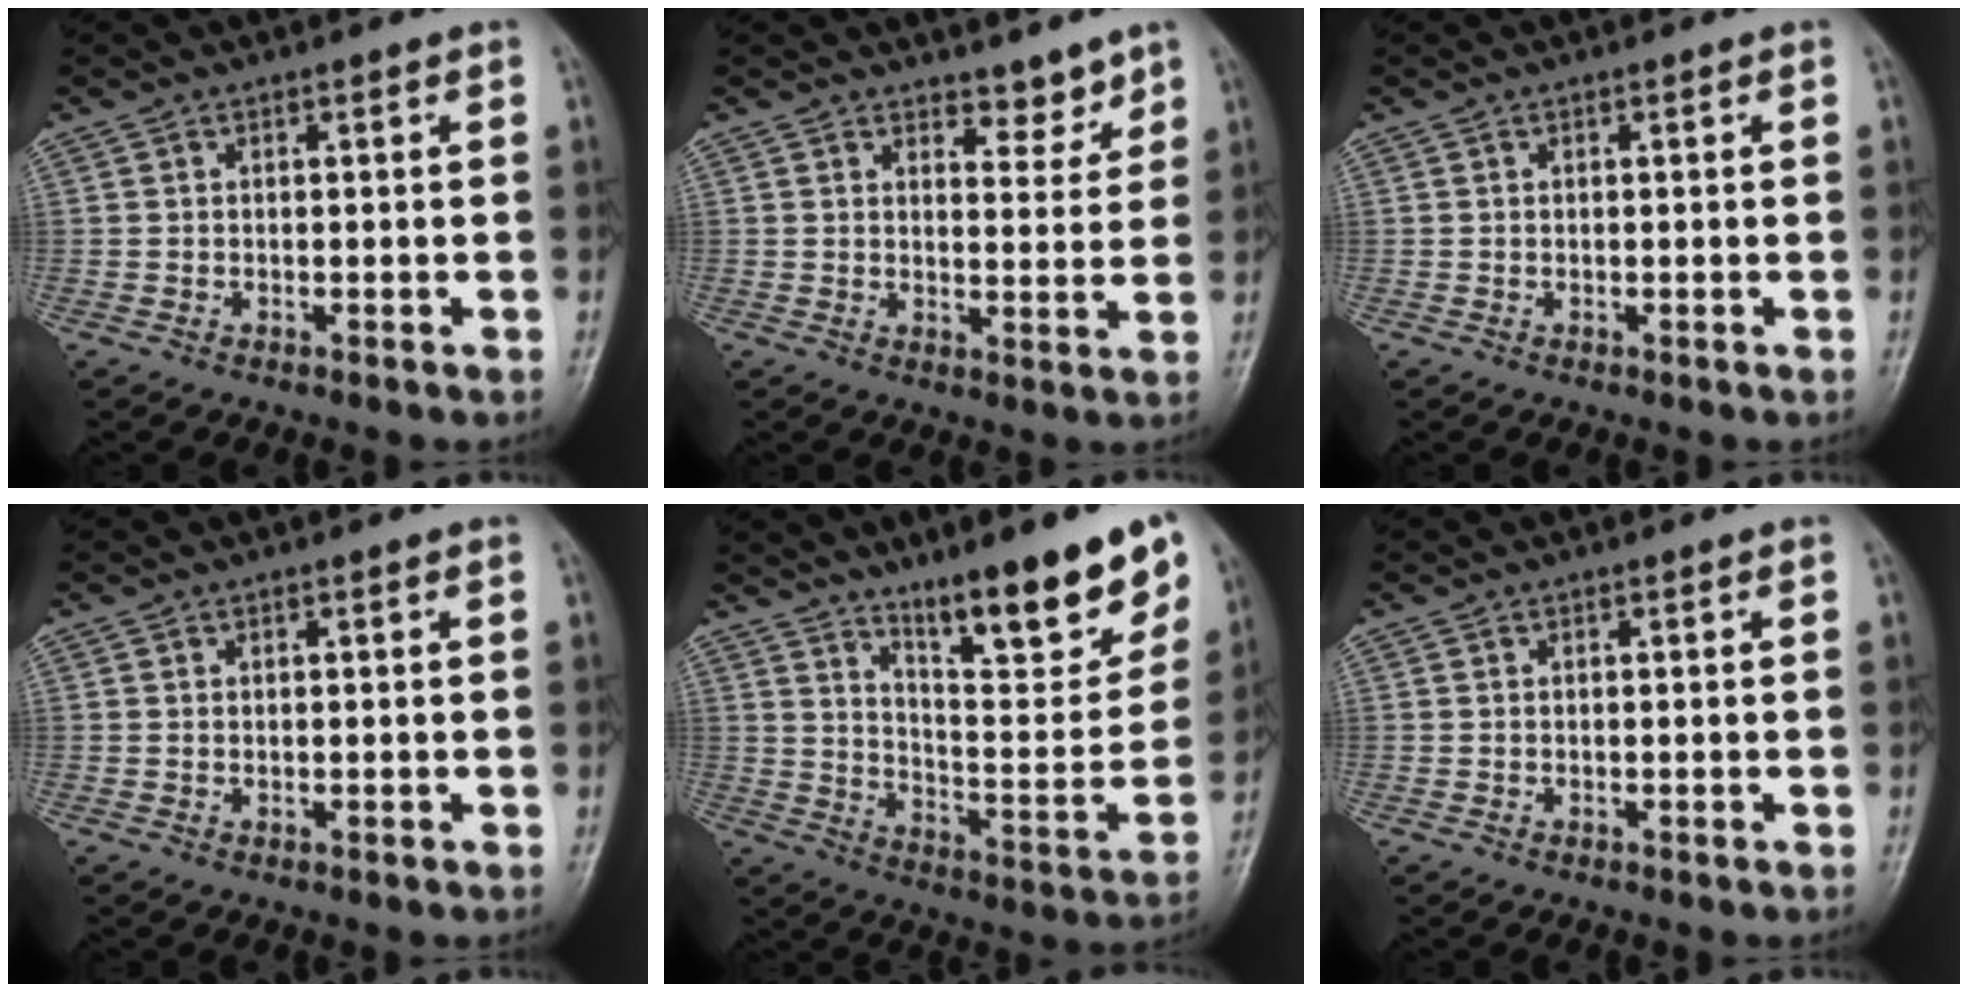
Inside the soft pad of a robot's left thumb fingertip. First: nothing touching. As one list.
[{"total": 4.4, "force": [3.7, 2.0, 1.5], "torque": [0.006, -0.029, 0.054]}, {"total": 0.0}, {"total": 0.0}, {"total": 18.8, "force": [12.4, 4.5, 13.4], "torque": [-0.156, -0.077, 0.200]}, {"total": 0.0}]